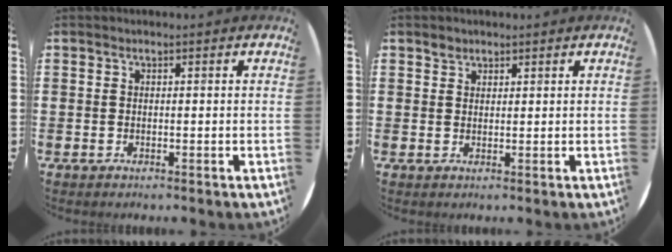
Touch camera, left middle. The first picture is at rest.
{"total": 1.4, "force": [1.2, 0.7, 0.0], "torque": [0.007, -0.001, 0.022]}